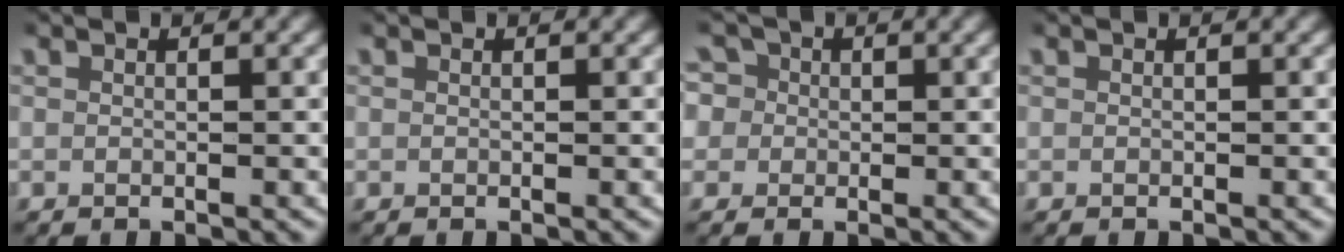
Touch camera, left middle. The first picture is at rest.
{"total": 0.0}
{"total": 5.8, "force": [0.6, 5.5, 1.9], "torque": [-0.054, -0.008, 0.001]}
{"total": 0.0}